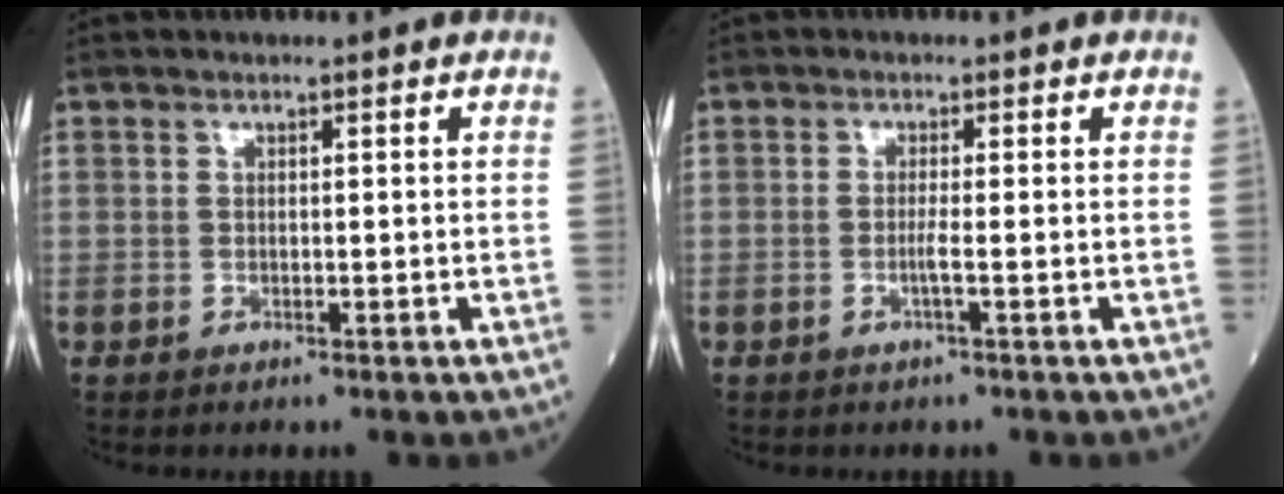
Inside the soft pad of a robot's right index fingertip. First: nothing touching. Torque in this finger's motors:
{"motor_torque": [-0.12, -0.13, 0.07, 0.00]}